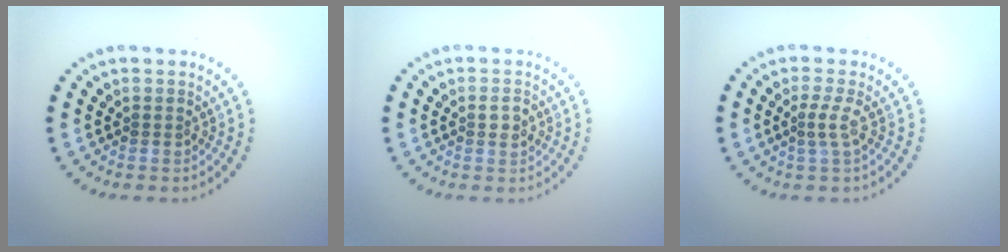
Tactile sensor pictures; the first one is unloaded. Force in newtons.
{"total": 1.3, "press": 1.2, "slide": 0.2}
{"total": 1.6, "press": 1.0, "slide": 1.2}